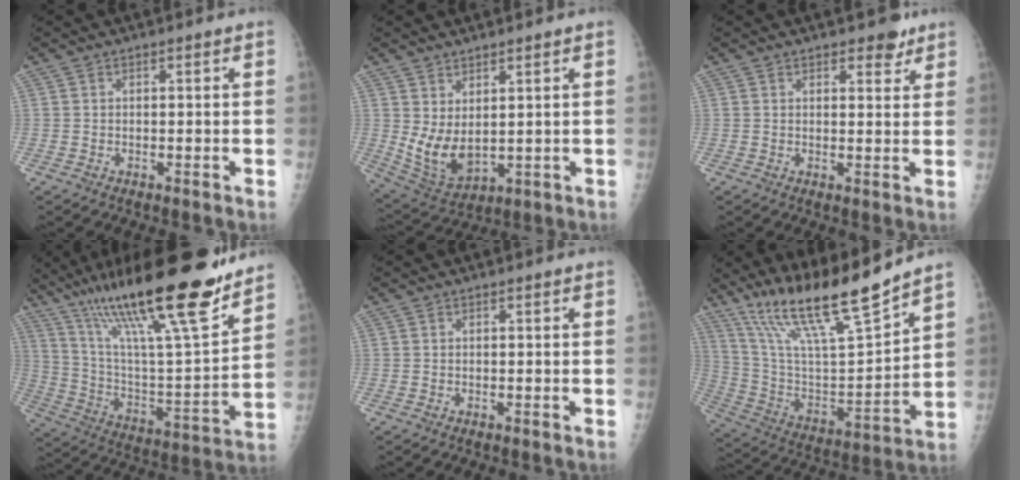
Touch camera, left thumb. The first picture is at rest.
{"total": 8.3, "force": [2.1, 4.3, 6.8], "torque": [-0.119, -0.026, 0.060]}
{"total": 3.6, "force": [2.7, 1.8, 1.6], "torque": [0.000, -0.015, 0.035]}
{"total": 29.1, "force": [20.6, 4.8, 20.0], "torque": [-0.316, -0.066, 0.352]}
{"total": 0.0}
{"total": 20.4, "force": [16.2, 2.0, 12.1], "torque": [-0.190, -0.079, 0.302]}